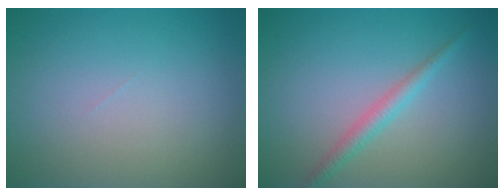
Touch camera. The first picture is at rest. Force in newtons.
{"total": 1.9, "press": 1.9, "slide": 0.1}